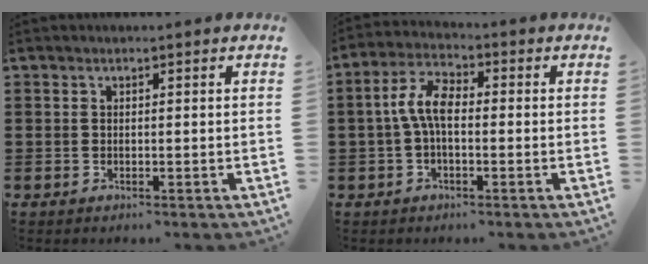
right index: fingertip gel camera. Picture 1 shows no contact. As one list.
[{"total": 5.9, "force": [-0.4, 2.6, 5.3], "torque": [-0.117, 0.005, -0.013]}]